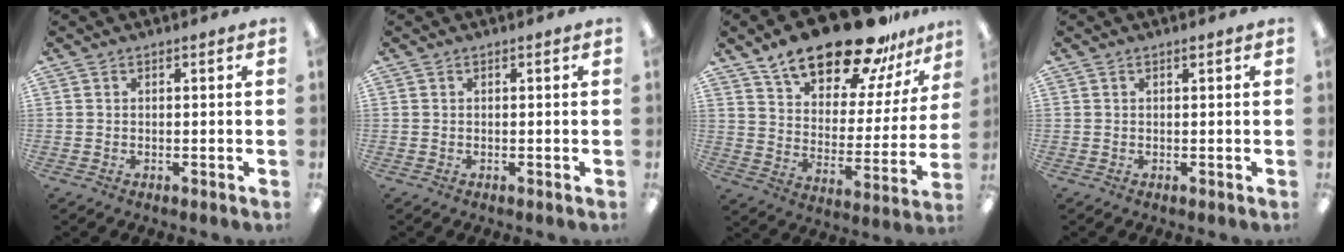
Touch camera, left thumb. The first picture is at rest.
{"total": 0.0}
{"total": 21.9, "force": [17.3, 7.8, 10.9], "torque": [-0.177, -0.117, 0.297]}
{"total": 0.6, "force": [0.5, 0.1, 0.4], "torque": [-0.010, 0.002, 0.008]}